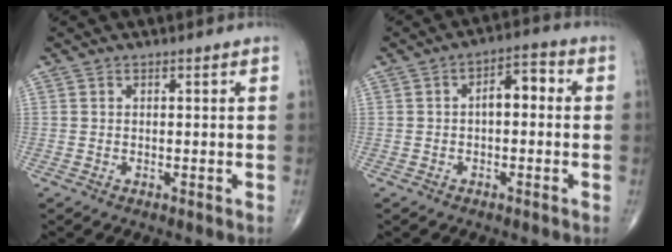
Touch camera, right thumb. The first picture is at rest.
{"total": 5.3, "force": [0.0, 2.8, 4.5], "torque": [-0.053, 0.024, -0.011]}